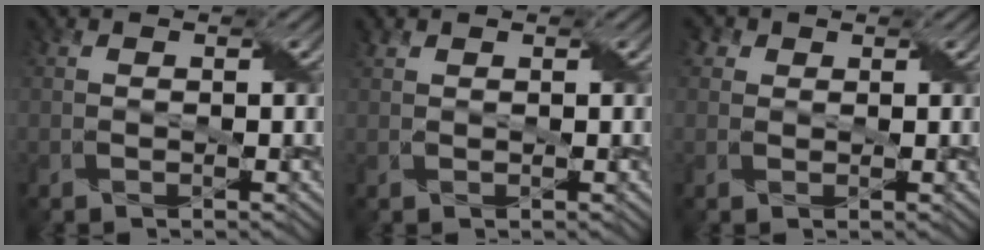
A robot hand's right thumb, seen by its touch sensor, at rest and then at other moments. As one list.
[{"total": 0.9, "force": [0.7, 0.5, 0.2], "torque": [-0.010, 0.004, 0.016]}, {"total": 2.5, "force": [1.4, 1.9, 0.8], "torque": [-0.026, 0.003, 0.017]}]